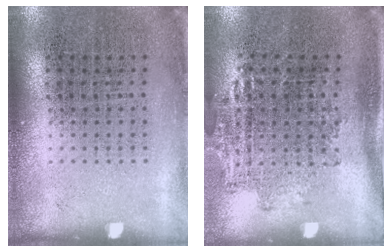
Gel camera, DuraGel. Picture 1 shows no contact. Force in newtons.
{"total": 1.3, "press": 1.0, "slide": 0.8}